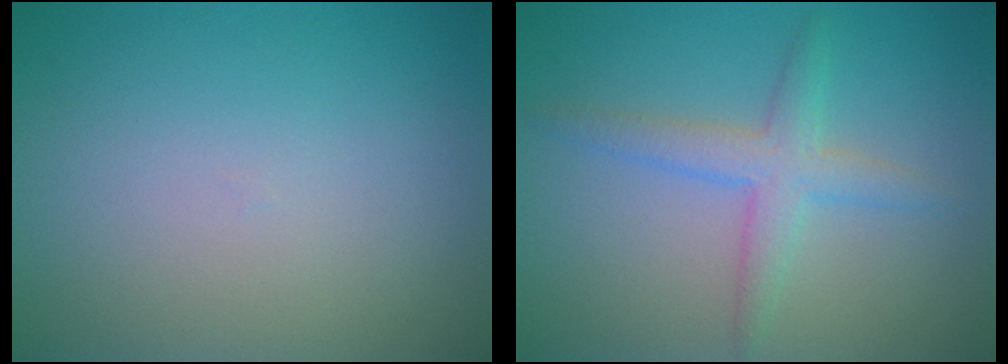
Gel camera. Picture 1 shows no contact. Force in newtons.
{"total": 2.9, "press": 2.9, "slide": 0.0}